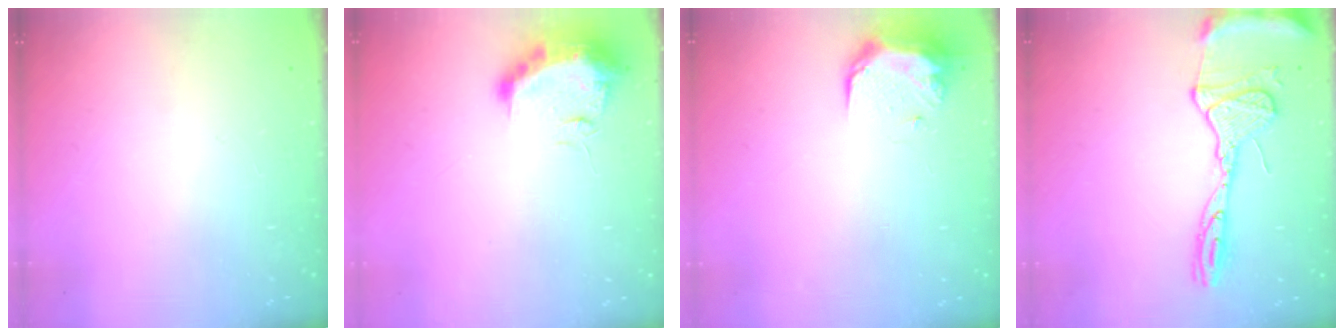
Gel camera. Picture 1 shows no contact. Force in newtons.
{"total": 17.3, "press": 13.2, "slide": 11.2}
{"total": 11.4, "press": 9.6, "slide": 6.1}
{"total": 15.9, "press": 15.8, "slide": 1.6}